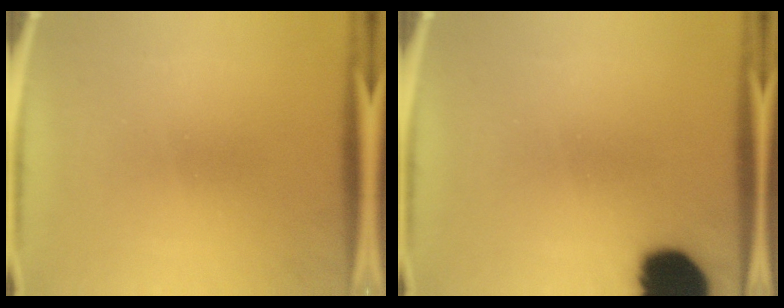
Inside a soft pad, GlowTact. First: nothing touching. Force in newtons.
{"total": 14.7}